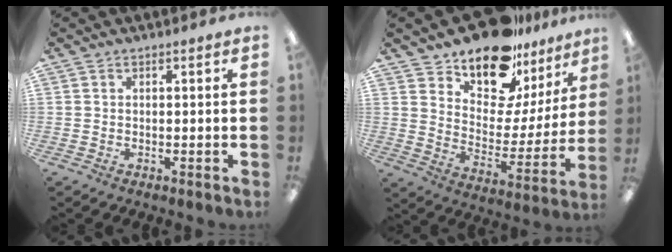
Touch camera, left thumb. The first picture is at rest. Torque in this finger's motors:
{"motor_torque": [1.01, 1.00, 1.41, -1.36, 0.13]}